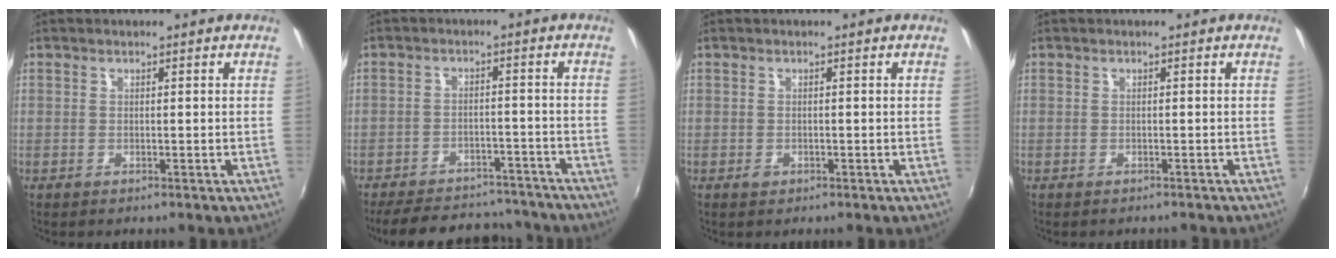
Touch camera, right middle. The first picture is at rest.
{"total": 18.3, "force": [-15.7, 7.0, 6.4], "torque": [-0.143, 0.026, -0.198]}
{"total": 1.0, "force": [-0.6, 0.8, 0.3], "torque": [-0.005, -0.002, -0.009]}
{"total": 1.2, "force": [-1.1, 0.5, 0.2], "torque": [-0.009, -0.005, -0.015]}